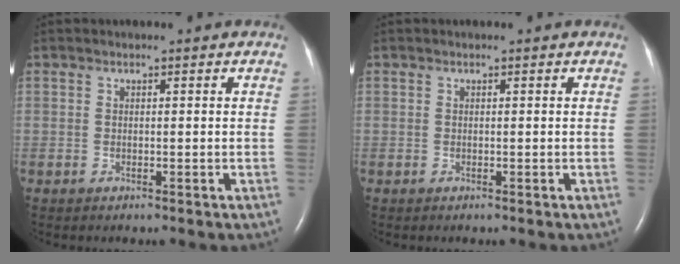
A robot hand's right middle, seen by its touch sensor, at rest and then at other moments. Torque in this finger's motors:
{"motor_torque": [0.00, 0.00, 0.00, 0.00]}